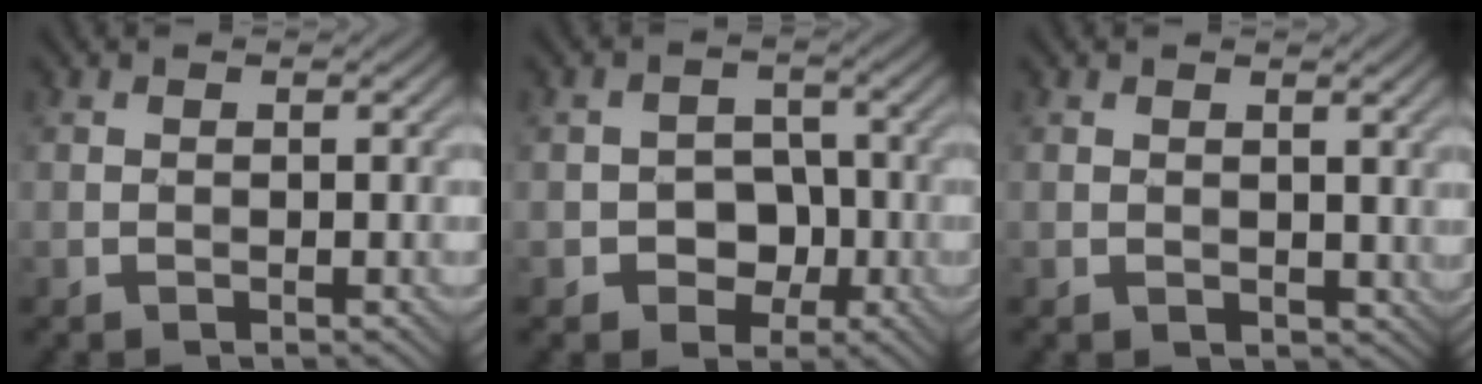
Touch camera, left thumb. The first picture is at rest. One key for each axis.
{"total": 4.7, "fx": -1.5, "fy": 3.8, "fz": 2.3, "tx": -0.027, "ty": 0.002, "tz": -0.035}
{"total": 1.6, "fx": 0.8, "fy": 1.2, "fz": 0.8, "tx": -0.018, "ty": -0.005, "tz": 0.016}